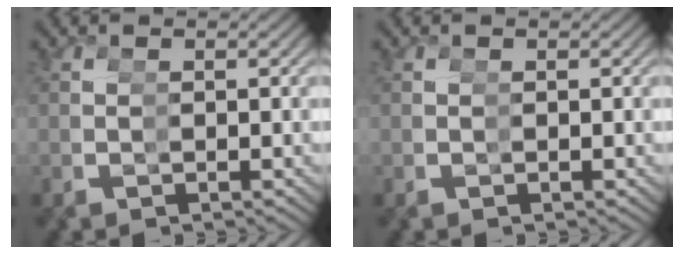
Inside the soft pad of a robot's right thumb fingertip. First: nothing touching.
{"total": 0.0}